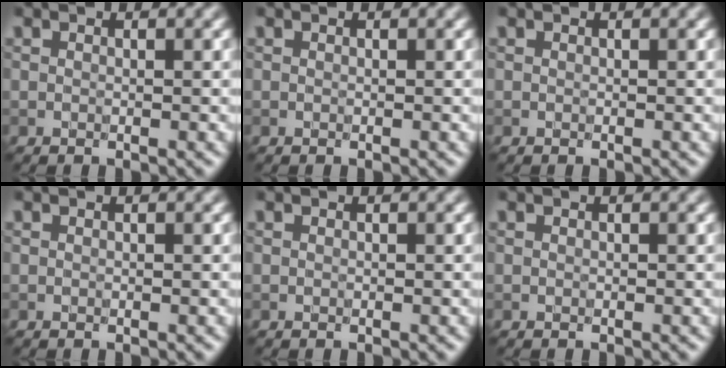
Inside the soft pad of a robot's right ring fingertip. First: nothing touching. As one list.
[{"total": 0.0}, {"total": 0.0}, {"total": 0.0}, {"total": 0.0}, {"total": 0.0}]